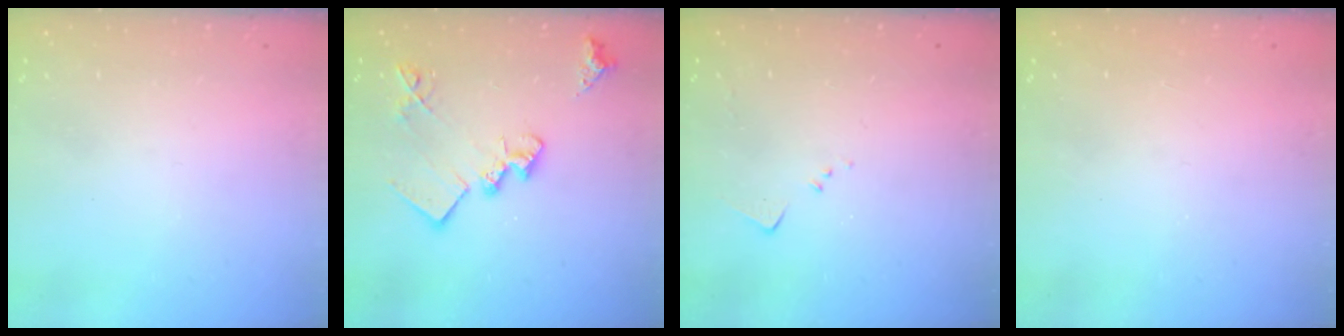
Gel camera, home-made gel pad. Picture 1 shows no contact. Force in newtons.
{"total": 15.9, "press": 15.9, "slide": 0.8}
{"total": 3.7, "press": 3.7, "slide": 0.5}
{"total": 0.9, "press": 0.9, "slide": 0.1}